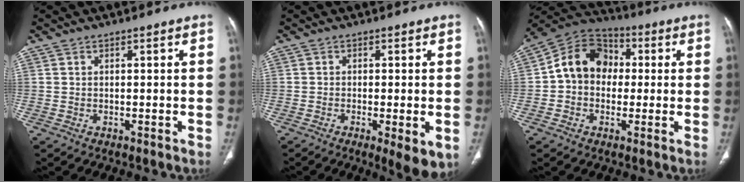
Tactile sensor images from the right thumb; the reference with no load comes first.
{"total": 6.3, "force": [-1.9, 1.5, 5.8], "torque": [-0.089, -0.017, -0.028]}
{"total": 12.3, "force": [0.6, 10.1, 7.0], "torque": [-0.091, 0.035, -0.005]}